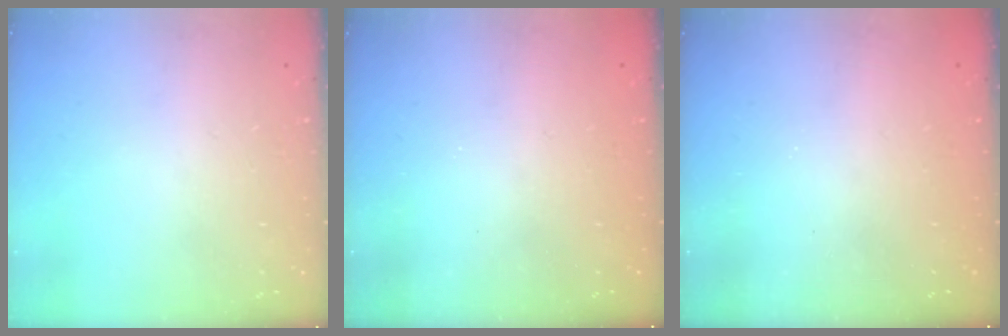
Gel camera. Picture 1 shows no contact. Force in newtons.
{"total": 2.4, "press": 2.3, "slide": 0.8}
{"total": 2.3, "press": 2.1, "slide": 1.0}